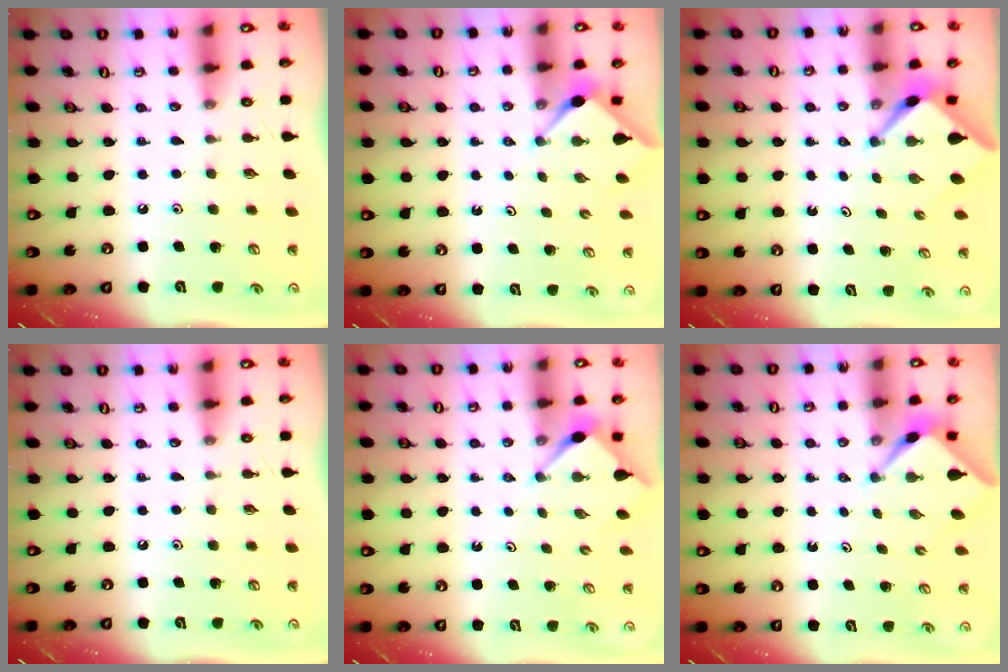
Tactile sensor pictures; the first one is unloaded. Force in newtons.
{"total": 3.0, "press": 3.0, "slide": 0.3}
{"total": 2.8, "press": 2.7, "slide": 0.3}
{"total": 0.0}
{"total": 2.8, "press": 2.8, "slide": 0.3}
{"total": 2.3, "press": 2.3, "slide": 0.3}